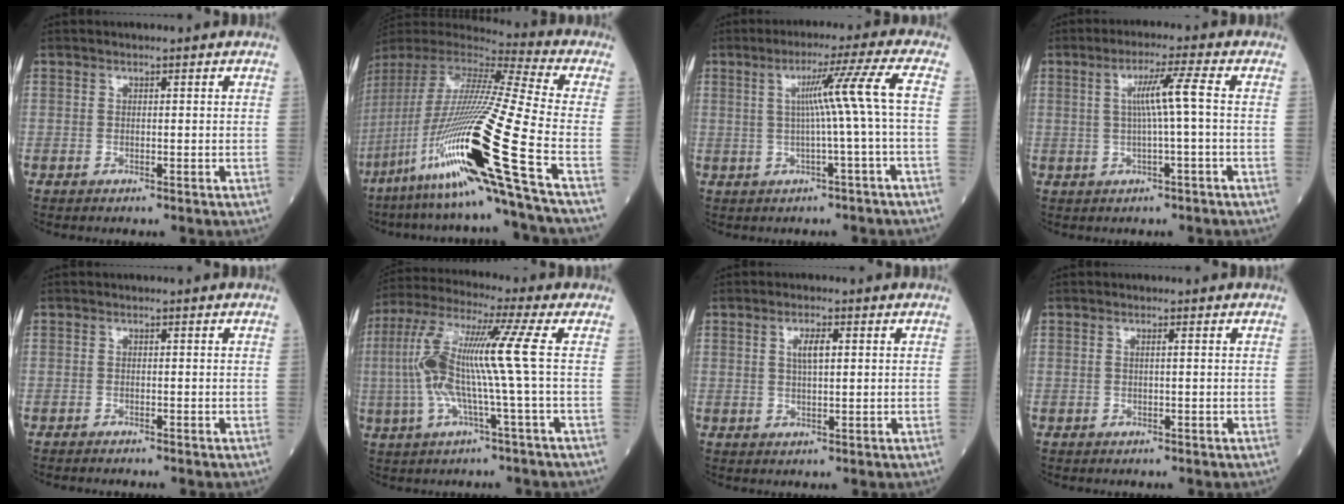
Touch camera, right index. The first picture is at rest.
{"total": 27.7, "force": [-11.8, -1.0, 25.0], "torque": [-0.485, -0.052, -0.223]}
{"total": 7.4, "force": [0.2, -2.2, 7.1], "torque": [-0.117, 0.017, 0.013]}
{"total": 5.3, "force": [0.4, -0.9, 5.2], "torque": [-0.095, 0.008, 0.009]}
{"total": 1.0, "force": [-1.0, 0.0, 0.3], "torque": [-0.007, 0.000, -0.016]}
{"total": 12.7, "force": [0.0, -0.8, 12.6], "torque": [-0.265, 0.024, -0.008]}
{"total": 3.0, "force": [0.9, 0.8, 2.8], "torque": [-0.053, 0.003, 0.016]}
{"total": 0.7, "force": [0.2, 0.0, 0.7], "torque": [-0.017, 0.001, 0.003]}